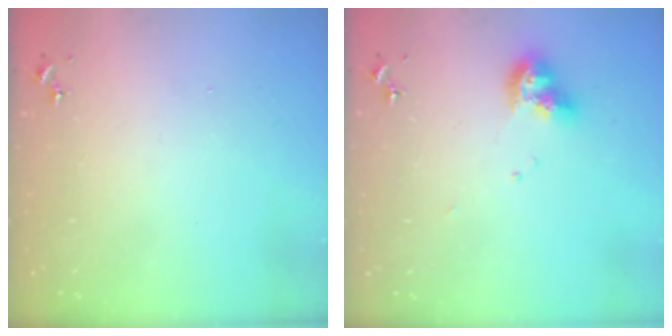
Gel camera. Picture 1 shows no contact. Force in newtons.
{"total": 9.7, "press": 9.6, "slide": 1.1}